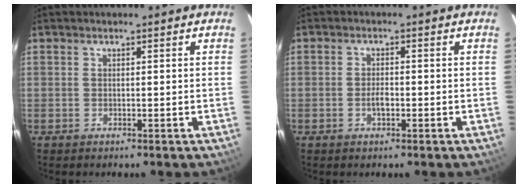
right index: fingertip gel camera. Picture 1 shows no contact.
{"total": 2.2, "force": [-0.7, 1.1, 1.8], "torque": [-0.036, 0.001, -0.012]}